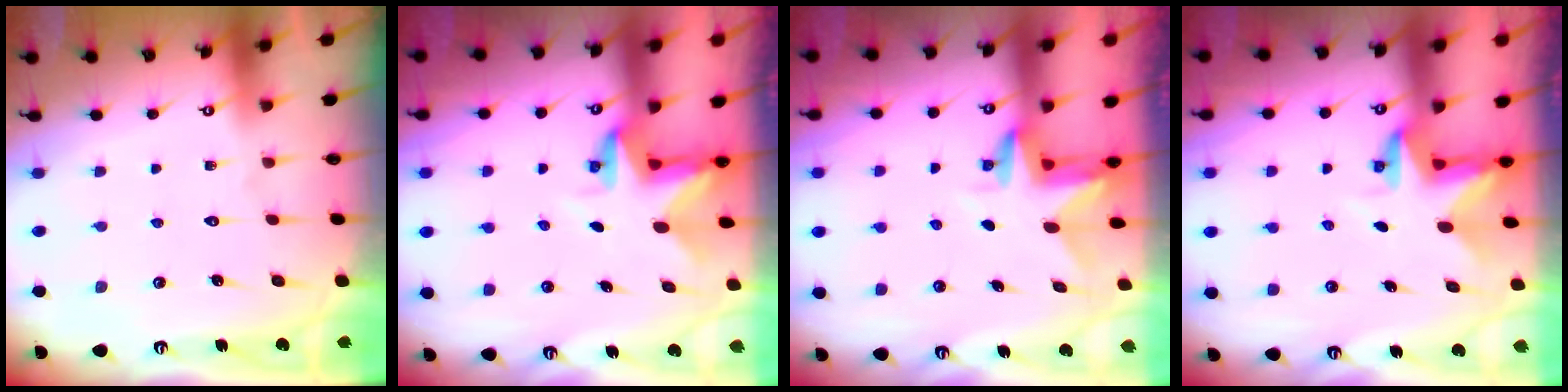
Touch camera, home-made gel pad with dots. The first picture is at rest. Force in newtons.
{"total": 3.3, "press": 3.3, "slide": 0.2}
{"total": 2.9, "press": 2.9, "slide": 0.2}
{"total": 2.9, "press": 2.9, "slide": 0.2}